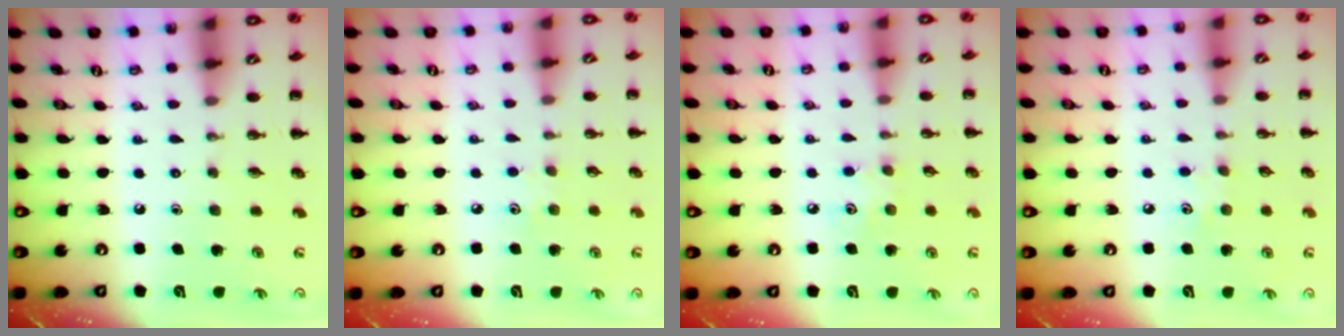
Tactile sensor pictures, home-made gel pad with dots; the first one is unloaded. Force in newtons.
{"total": 2.8, "press": 2.7, "slide": 0.7}
{"total": 4.8, "press": 4.7, "slide": 1.1}
{"total": 4.2, "press": 4.0, "slide": 1.2}